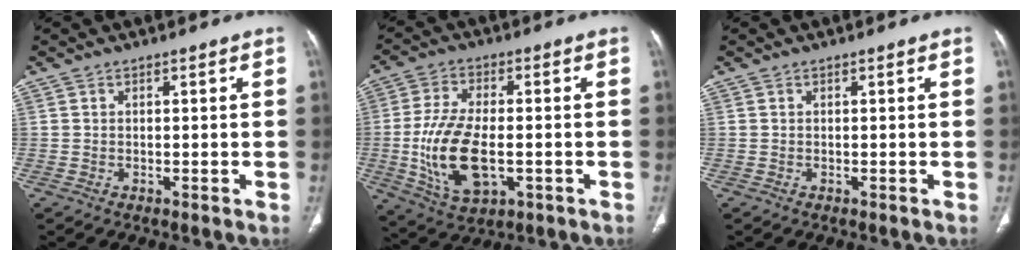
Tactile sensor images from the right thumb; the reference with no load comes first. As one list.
[{"total": 14.7, "force": [-2.5, 7.6, 12.4], "torque": [-0.243, -0.001, -0.034]}, {"total": 0.0}]